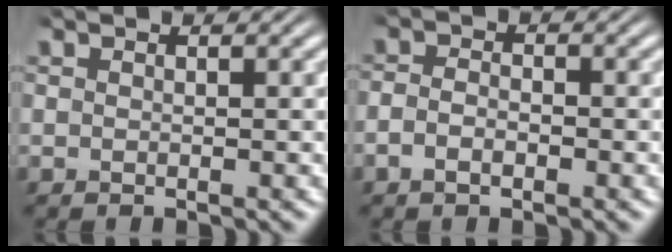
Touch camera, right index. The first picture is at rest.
{"total": 1.8, "force": [-1.1, 0.9, 1.1], "torque": [-0.026, -0.002, -0.021]}